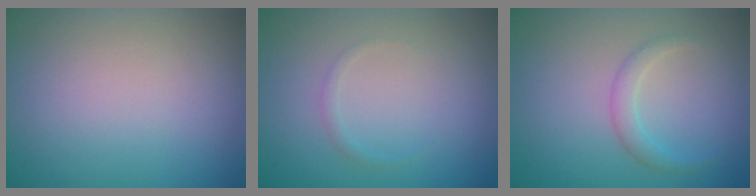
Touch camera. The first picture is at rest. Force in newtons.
{"total": 0.6, "press": 0.6, "slide": 0.1}
{"total": 1.5, "press": 1.5, "slide": 0.1}